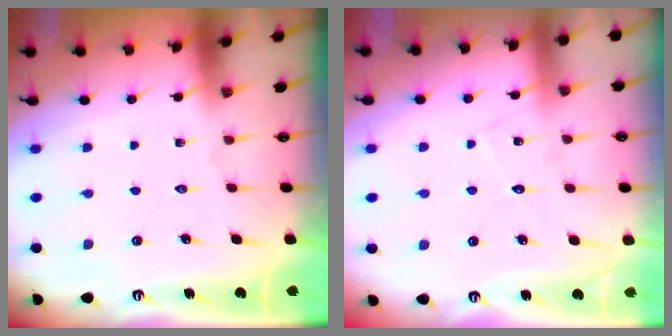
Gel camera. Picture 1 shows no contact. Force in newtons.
{"total": 5.7, "press": 5.7, "slide": 0.3}